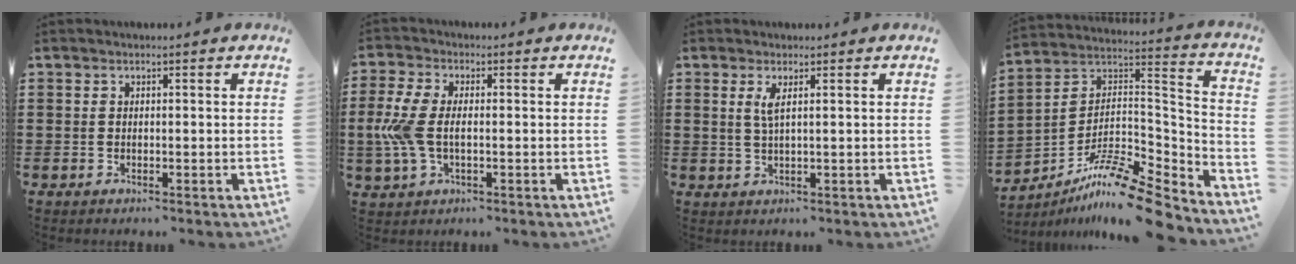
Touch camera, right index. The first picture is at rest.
{"total": 6.9, "force": [-0.3, 3.6, 5.8], "torque": [-0.156, -0.008, -0.017]}
{"total": 2.1, "force": [0.8, 0.1, 1.9], "torque": [-0.042, -0.001, 0.013]}
{"total": 11.7, "force": [-9.5, 1.9, 6.6], "torque": [-0.115, 0.018, -0.184]}